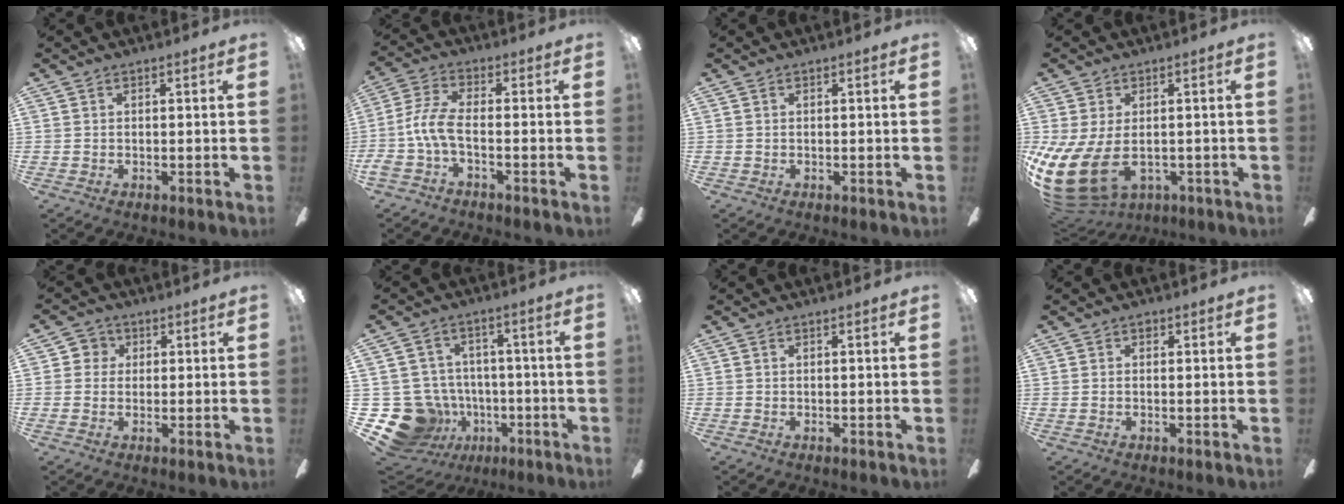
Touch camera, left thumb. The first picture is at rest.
{"total": 8.1, "force": [-2.0, 3.8, 6.8], "torque": [-0.166, -0.004, -0.041]}
{"total": 0.0}
{"total": 13.4, "force": [-2.0, 8.2, 10.3], "torque": [-0.238, -0.013, -0.028]}
{"total": 3.6, "force": [0.6, 3.5, 0.8], "torque": [-0.016, 0.012, 0.009]}
{"total": 16.2, "force": [-5.6, 14.0, 6.0], "torque": [-0.143, 0.033, -0.067]}
{"total": 0.0}
{"total": 1.0, "force": [0.4, 0.7, 0.7], "torque": [-0.013, 0.004, 0.007]}